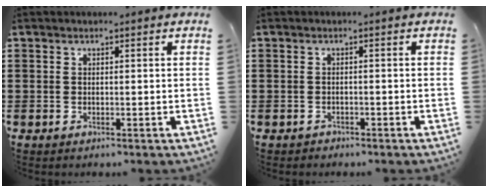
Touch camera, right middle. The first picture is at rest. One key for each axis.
{"total": 1.0, "fx": -0.9, "fy": 0.4, "fz": 0.0, "tx": -0.001, "ty": 0.003, "tz": -0.021}